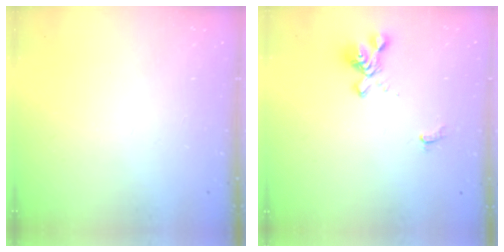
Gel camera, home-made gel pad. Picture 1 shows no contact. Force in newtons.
{"total": 1.7, "press": 1.1, "slide": 1.3}